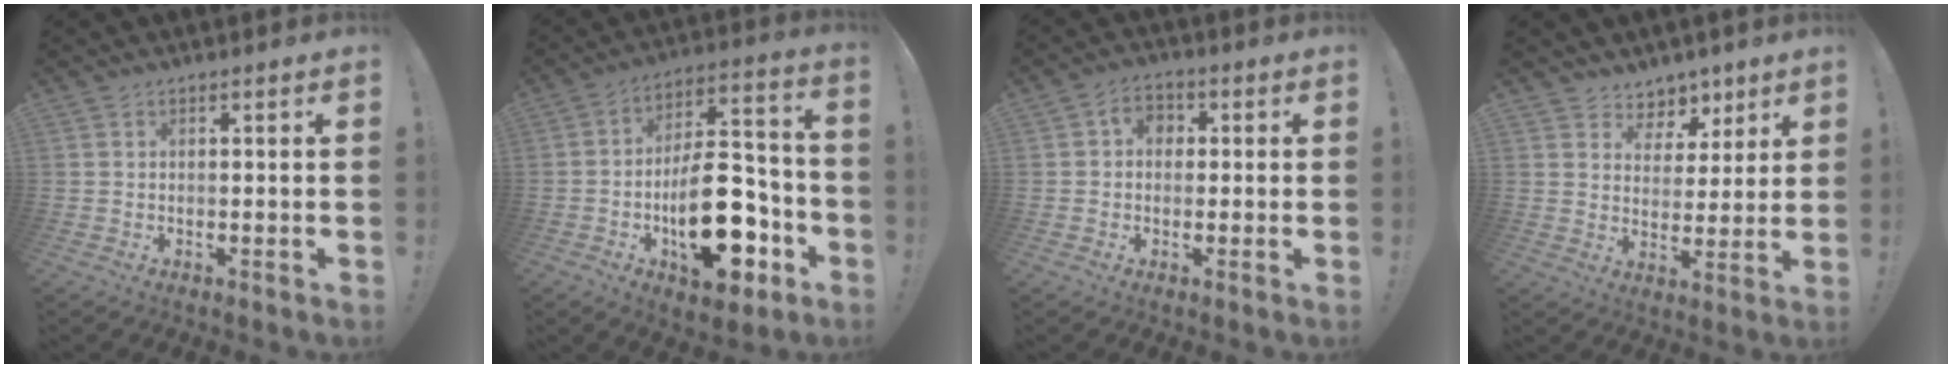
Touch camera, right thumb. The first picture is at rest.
{"total": 23.6, "force": [-7.9, 11.8, 18.9], "torque": [-0.299, 0.059, -0.111]}
{"total": 4.7, "force": [0.5, 3.9, 2.6], "torque": [-0.044, 0.009, 0.010]}
{"total": 6.4, "force": [4.3, 4.7, 0.7], "torque": [-0.009, -0.040, 0.085]}